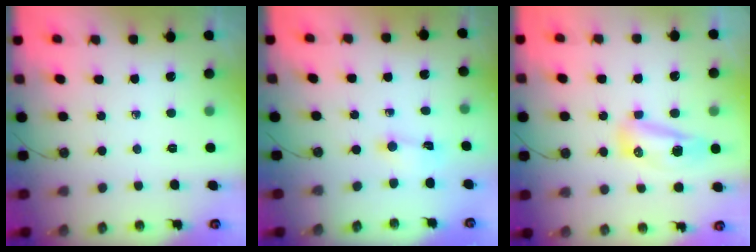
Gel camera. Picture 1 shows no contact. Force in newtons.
{"total": 0.8, "press": 0.8, "slide": 0.2}
{"total": 23.5, "press": 13.2, "slide": 19.4}